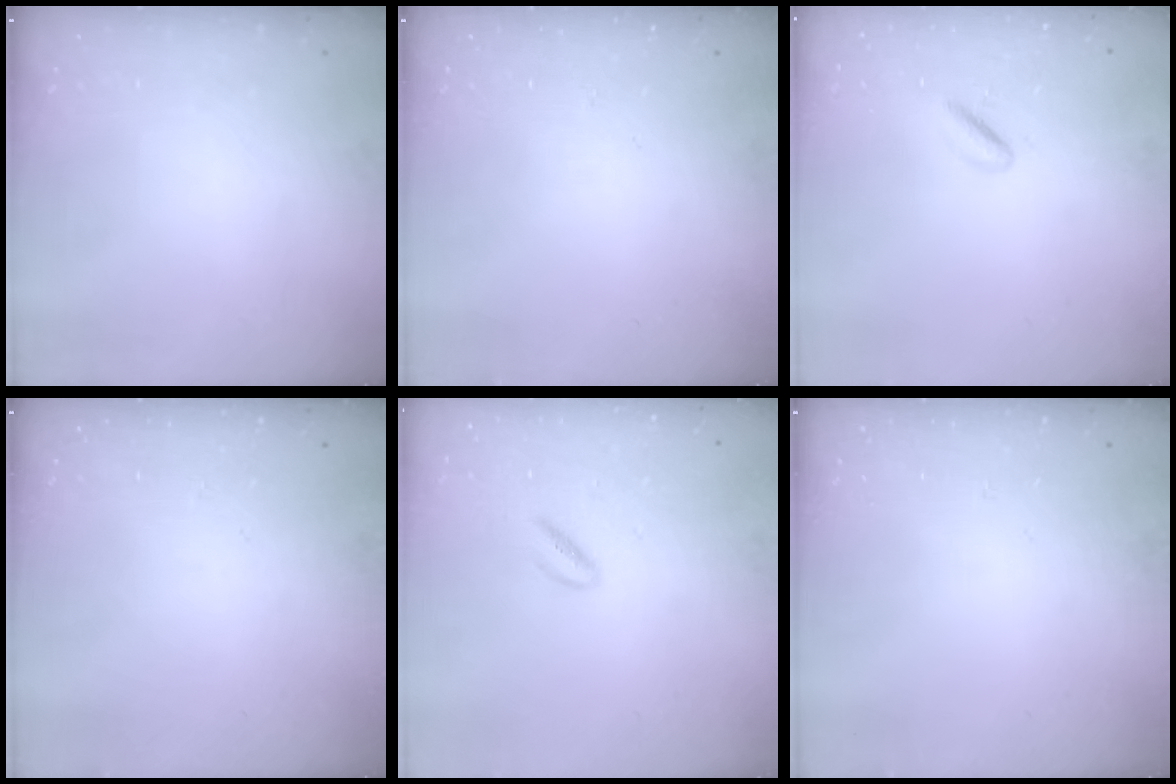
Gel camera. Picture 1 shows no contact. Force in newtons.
{"total": 0.0}
{"total": 3.5, "press": 3.4, "slide": 0.8}
{"total": 0.0}
{"total": 4.6, "press": 4.3, "slide": 1.6}
{"total": 0.0}